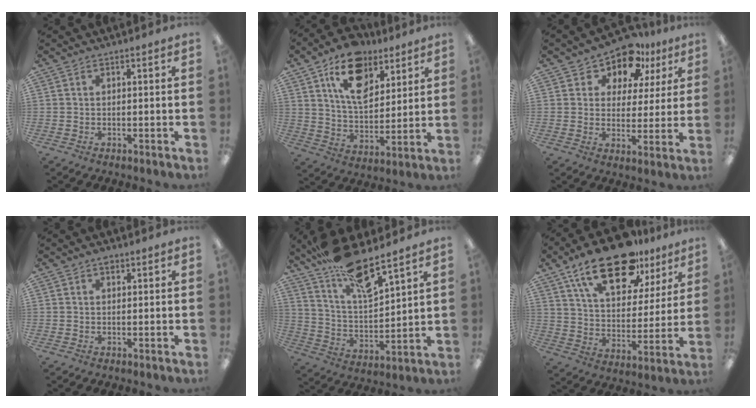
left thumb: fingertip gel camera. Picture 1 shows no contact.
{"total": 15.5, "force": [9.0, 9.1, 8.7], "torque": [-0.138, -0.031, 0.162]}
{"total": 10.1, "force": [7.7, 5.6, 3.1], "torque": [-0.060, -0.057, 0.140]}
{"total": 1.5, "force": [0.8, 0.8, 0.9], "torque": [-0.012, 0.001, 0.011]}
{"total": 16.1, "force": [13.0, 3.7, 8.8], "torque": [-0.166, -0.084, 0.225]}
{"total": 20.6, "force": [13.9, 9.5, 11.9], "torque": [-0.197, -0.070, 0.240]}